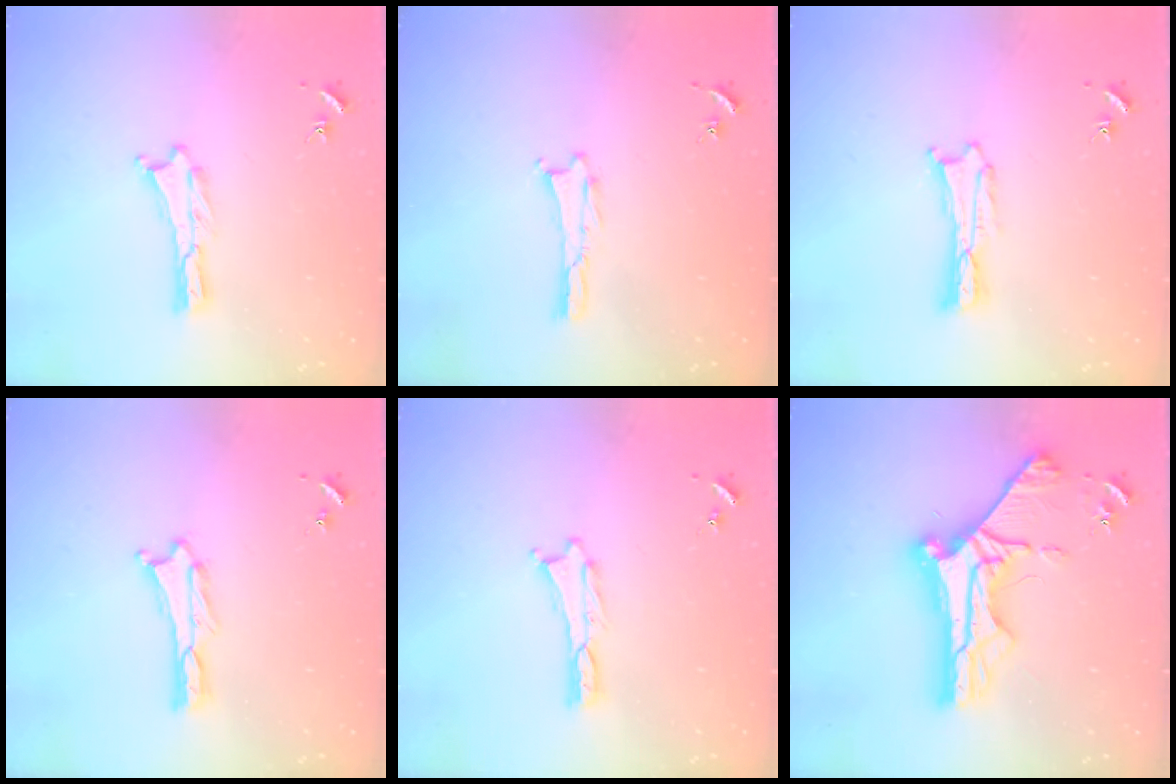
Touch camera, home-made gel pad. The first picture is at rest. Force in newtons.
{"total": 0.0}
{"total": 0.5, "press": 0.5, "slide": 0.2}
{"total": 0.5, "press": 0.5, "slide": 0.2}
{"total": 0.0}
{"total": 11.8, "press": 11.7, "slide": 1.2}